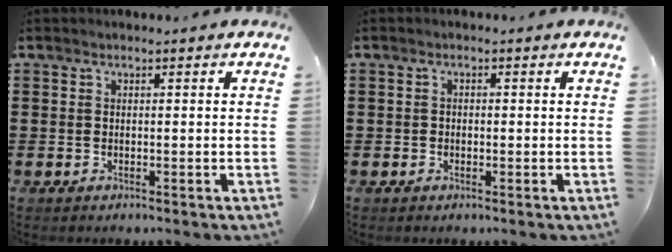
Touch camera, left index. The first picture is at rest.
{"total": 0.8, "force": [-0.5, 0.6, 0.2], "torque": [-0.006, 0.000, -0.010]}